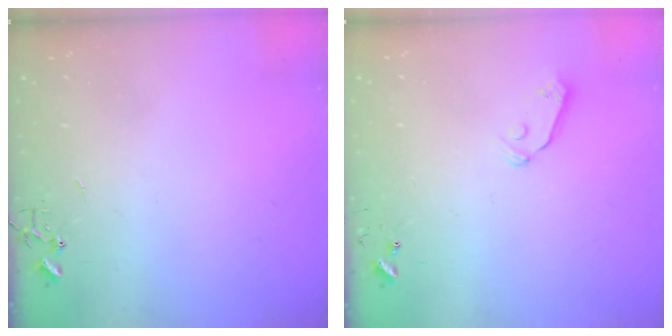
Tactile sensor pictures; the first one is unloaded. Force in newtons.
{"total": 5.9, "press": 5.8, "slide": 1.0}